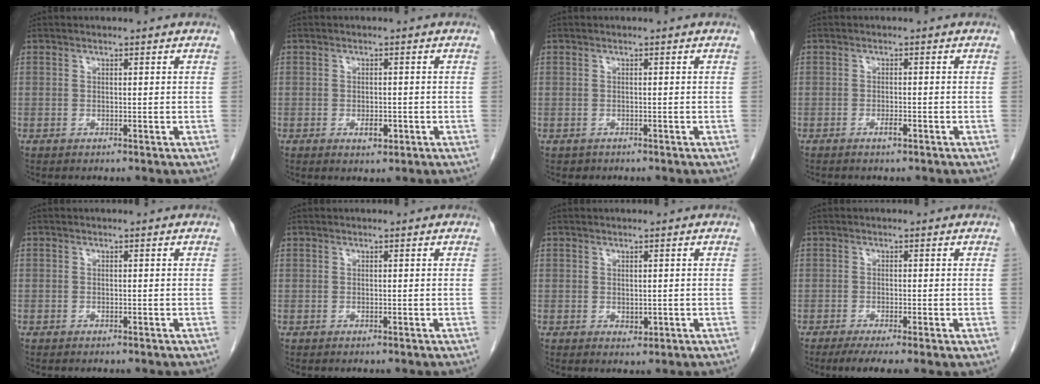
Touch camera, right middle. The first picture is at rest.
{"total": 2.3, "force": [-1.0, 0.9, 1.8], "torque": [-0.032, -0.001, -0.010]}
{"total": 0.9, "force": [-0.7, 0.6, 0.0], "torque": [-0.012, 0.001, -0.010]}
{"total": 1.3, "force": [-0.9, 0.1, 0.9], "torque": [-0.022, -0.002, -0.016]}
{"total": 0.0}
{"total": 0.0}
{"total": 1.2, "force": [-0.2, 0.7, 0.9], "torque": [-0.015, -0.005, 0.002]}
{"total": 6.1, "force": [-3.7, 1.0, 4.8], "torque": [-0.071, -0.018, -0.060]}